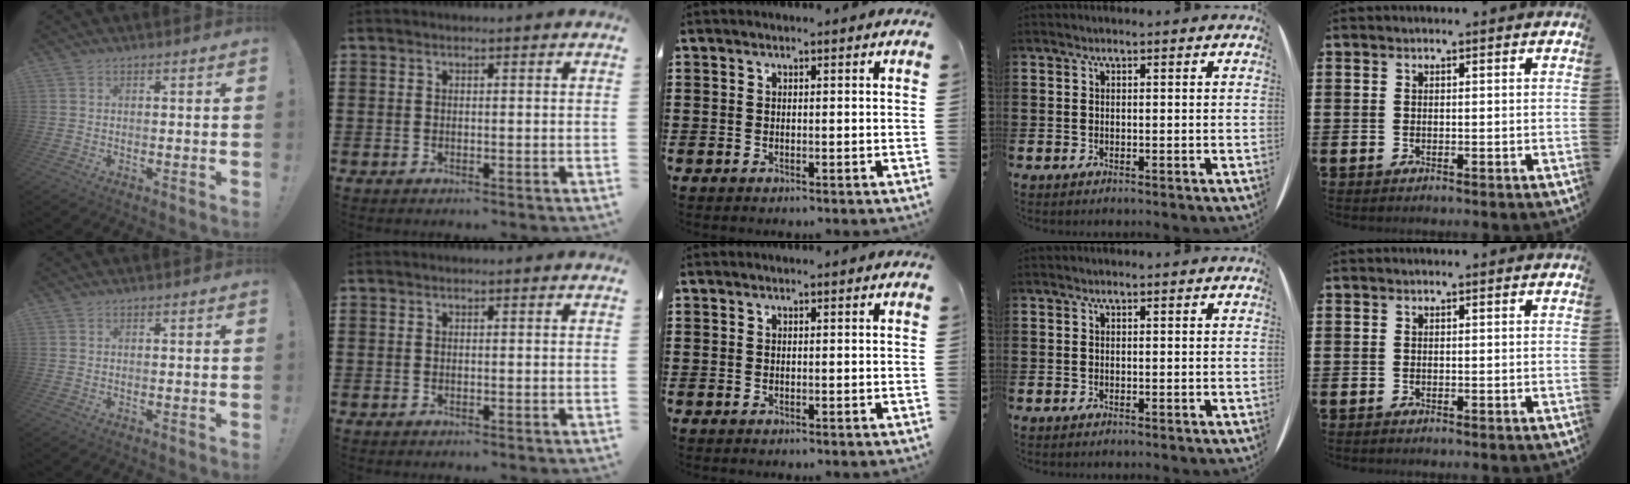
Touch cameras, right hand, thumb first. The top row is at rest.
{}